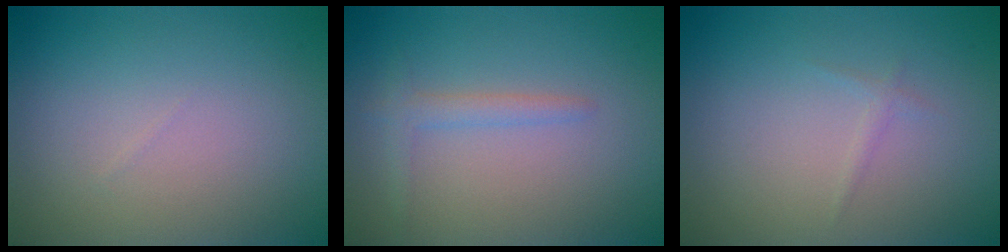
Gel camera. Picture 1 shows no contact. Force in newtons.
{"total": 1.4, "press": 1.4, "slide": 0.2}
{"total": 0.6, "press": 0.6, "slide": 0.1}